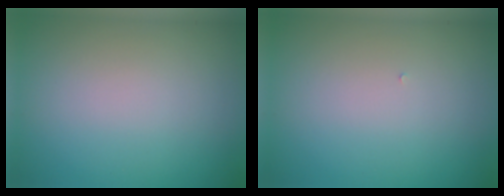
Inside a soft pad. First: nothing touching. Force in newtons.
{"total": 0.0}